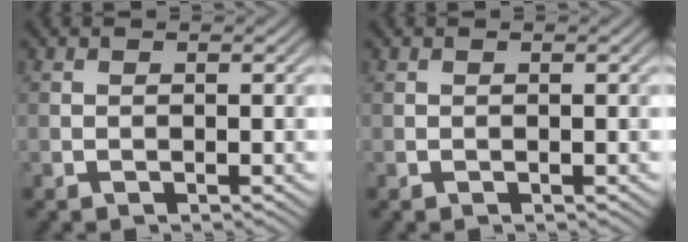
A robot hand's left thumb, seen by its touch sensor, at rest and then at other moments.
{"total": 0.0}